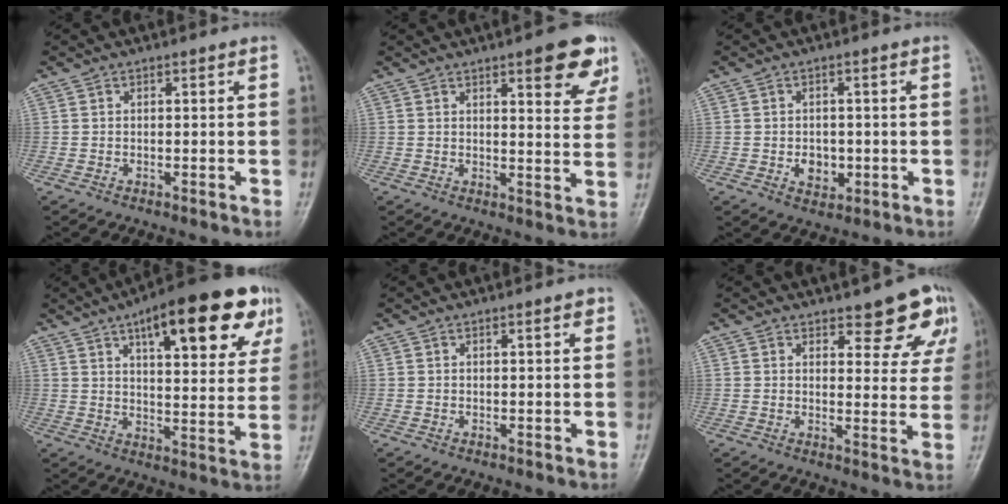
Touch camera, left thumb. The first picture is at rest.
{"total": 10.0, "force": [5.7, 3.0, 7.6], "torque": [-0.060, -0.023, 0.068]}
{"total": 4.0, "force": [-0.8, 3.2, 2.4], "torque": [-0.016, 0.003, -0.004]}
{"total": 22.3, "force": [11.3, 7.6, 17.6], "torque": [-0.209, -0.014, 0.157]}
{"total": 1.2, "force": [0.6, 0.2, 1.0], "torque": [-0.012, 0.001, 0.009]}
{"total": 9.6, "force": [6.4, 3.7, 6.1], "torque": [-0.031, -0.036, 0.079]}